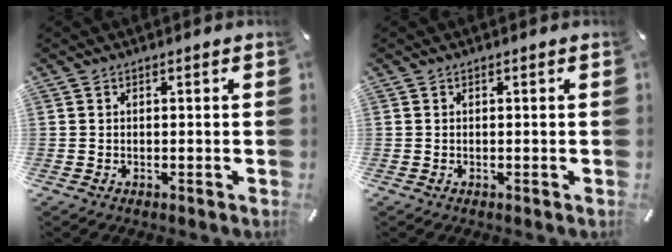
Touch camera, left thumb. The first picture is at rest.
{"total": 0.0}